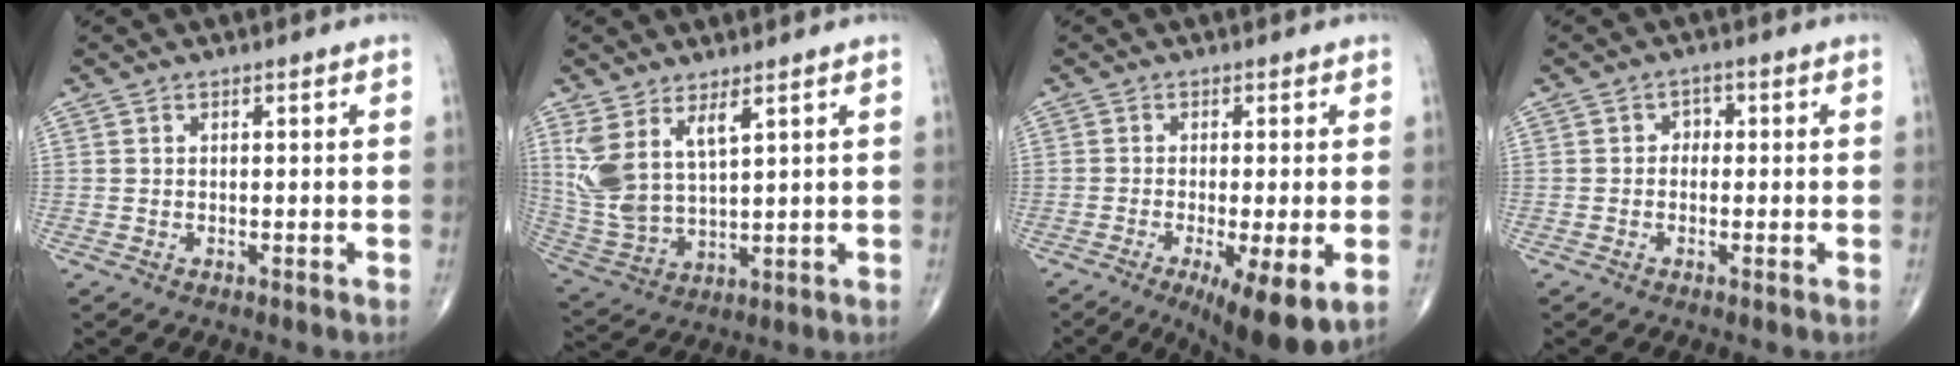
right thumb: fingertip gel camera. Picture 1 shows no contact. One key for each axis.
{"total": 10.0, "fx": 4.8, "fy": 4.0, "fz": 7.8, "tx": -0.165, "ty": -0.026, "tz": 0.111}
{"total": 11.1, "fx": -4.1, "fy": 2.7, "fz": 10.0, "tx": -0.154, "ty": -0.020, "tz": -0.060}
{"total": 1.9, "fx": -0.2, "fy": 1.6, "fz": 1.0, "tx": 0.003, "ty": 0.007, "tz": -0.013}